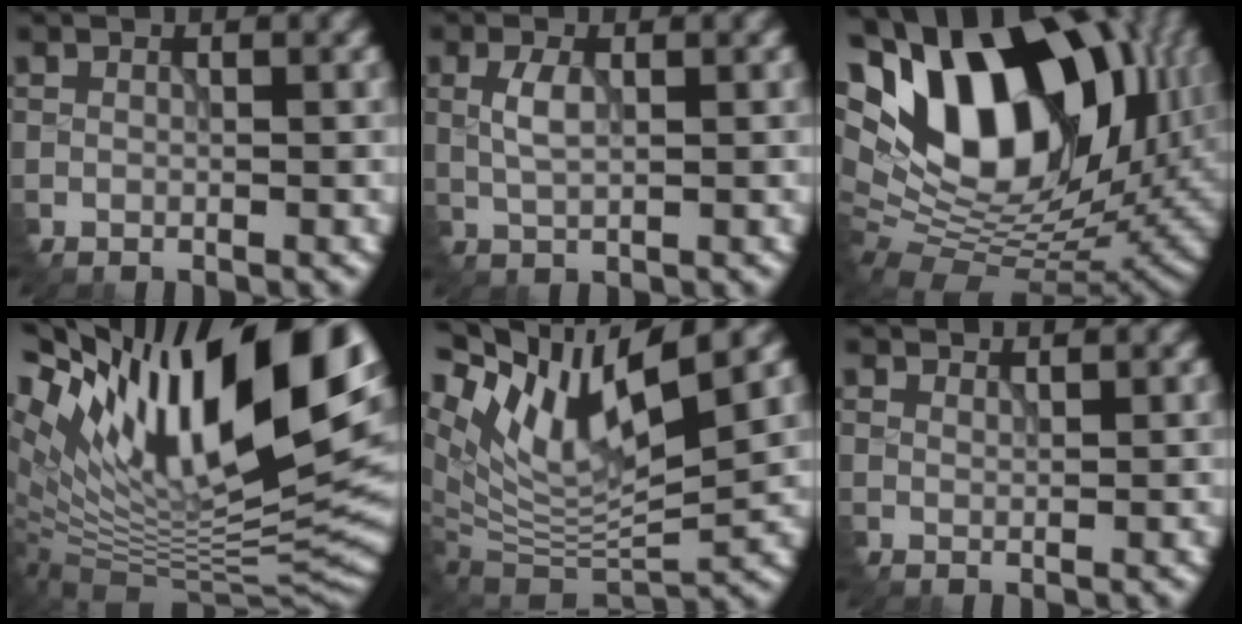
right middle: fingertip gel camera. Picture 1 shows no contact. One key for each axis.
{"total": 2.1, "fx": -0.1, "fy": 0.9, "fz": 1.8, "tx": -0.045, "ty": 0.002, "tz": 0.004}
{"total": 18.5, "fx": 4.5, "fy": 10.8, "fz": 14.3, "tx": -0.250, "ty": 0.034, "tz": 0.066}
{"total": 18.7, "fx": 7.2, "fy": 7.7, "fz": 15.5, "tx": -0.263, "ty": 0.020, "tz": 0.136}
{"total": 11.3, "fx": 5.0, "fy": 4.9, "fz": 8.8, "tx": -0.187, "ty": 0.015, "tz": 0.094}
{"total": 1.8, "fx": 1.7, "fy": 0.4, "fz": 0.2, "tx": -0.006, "ty": 0.003, "tz": 0.027}